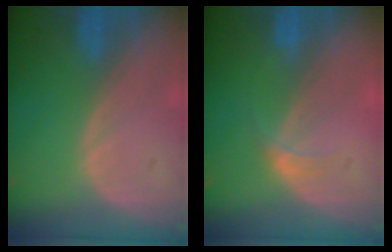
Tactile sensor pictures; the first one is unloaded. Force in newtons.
{"total": 1.7, "press": 1.7, "slide": 0.2}